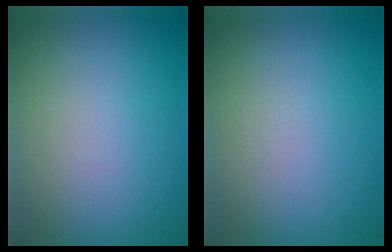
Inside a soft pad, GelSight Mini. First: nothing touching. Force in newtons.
{"total": 0.0}